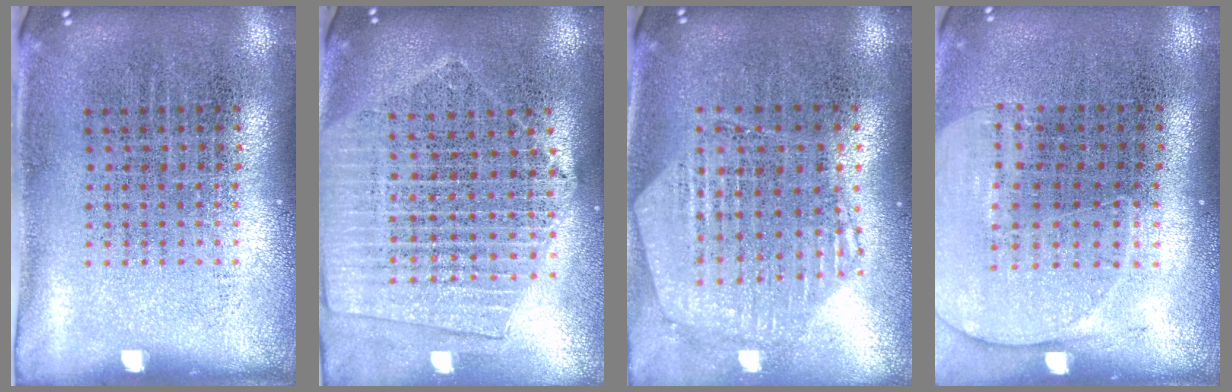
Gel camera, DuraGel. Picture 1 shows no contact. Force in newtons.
{"total": 2.0, "press": 1.8, "slide": 0.9}
{"total": 1.1, "press": 1.1, "slide": 0.2}
{"total": 1.4, "press": 1.3, "slide": 0.6}